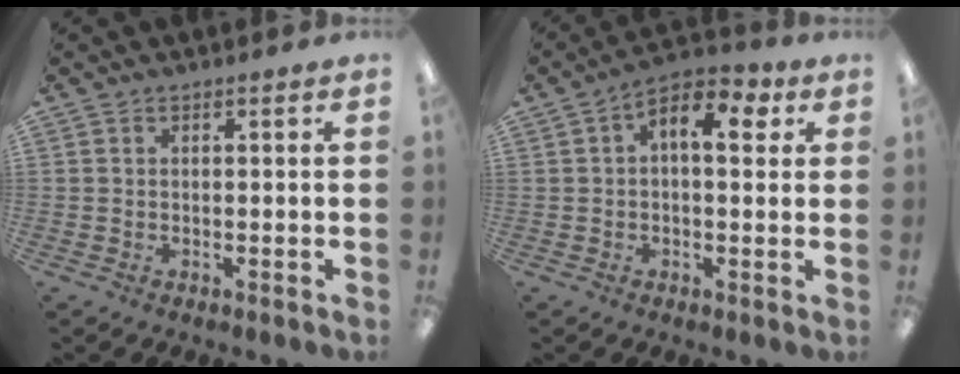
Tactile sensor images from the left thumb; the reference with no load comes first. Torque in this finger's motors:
{"motor_torque": [-0.14, 0.14, 0.26, 0.68, 0.09]}